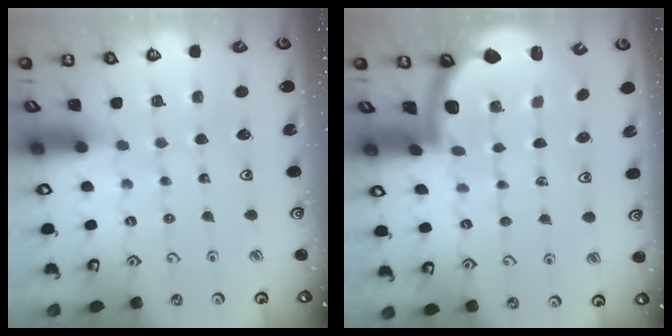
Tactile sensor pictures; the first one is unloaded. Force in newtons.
{"total": 1.6, "press": 1.6, "slide": 0.1}